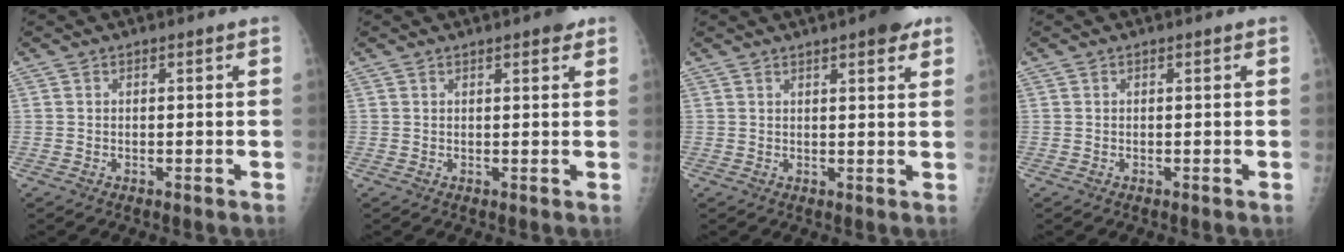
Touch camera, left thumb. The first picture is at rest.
{"total": 2.8, "force": [1.8, 0.9, 2.0], "torque": [-0.021, -0.005, 0.021]}
{"total": 6.0, "force": [3.7, 1.6, 4.5], "torque": [-0.048, -0.011, 0.044]}
{"total": 0.0}